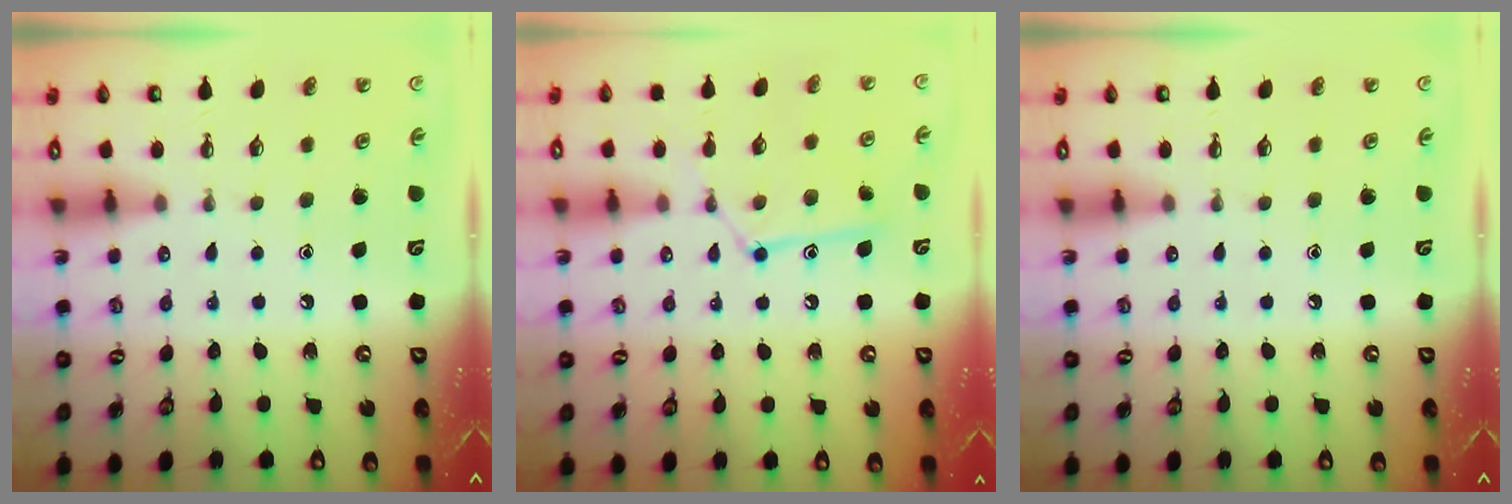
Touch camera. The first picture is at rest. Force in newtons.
{"total": 11.2, "press": 11.2, "slide": 0.4}
{"total": 0.0}